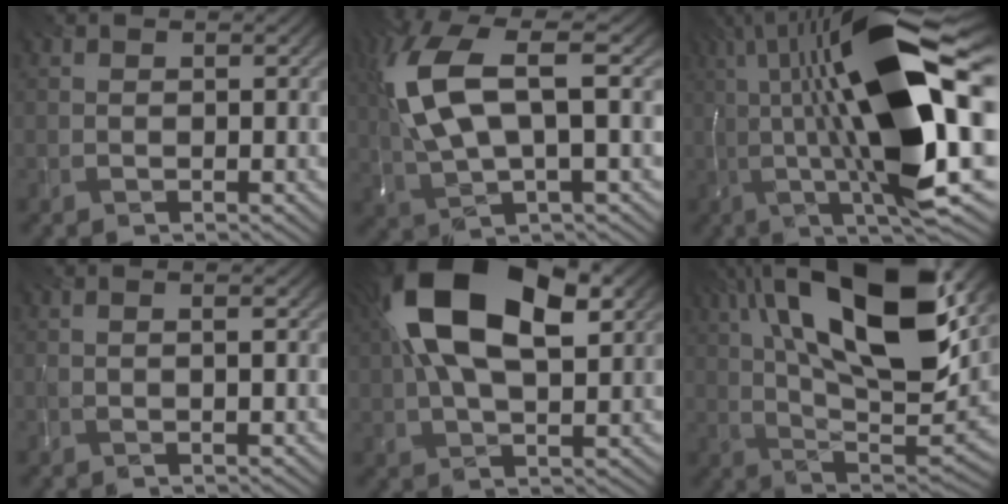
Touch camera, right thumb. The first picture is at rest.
{"total": 12.6, "force": [2.9, 4.2, 11.5], "torque": [-0.277, 0.018, 0.061]}
{"total": 18.9, "force": [1.5, 4.7, 18.2], "torque": [-0.302, 0.031, 0.018]}
{"total": 1.1, "force": [0.0, -0.1, 1.1], "torque": [-0.020, 0.005, -0.002]}
{"total": 18.2, "force": [6.0, 9.2, 14.5], "torque": [-0.276, 0.039, 0.084]}
{"total": 20.1, "force": [7.2, 8.2, 16.9], "torque": [-0.302, 0.033, 0.107]}